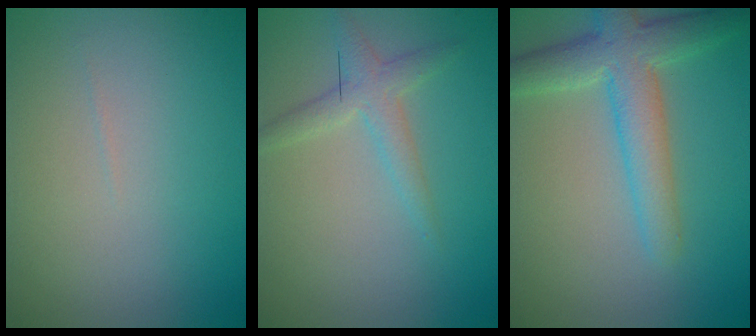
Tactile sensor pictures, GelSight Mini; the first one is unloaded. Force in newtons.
{"total": 2.1, "press": 2.1, "slide": 0.1}
{"total": 5.1, "press": 5.1, "slide": 0.2}